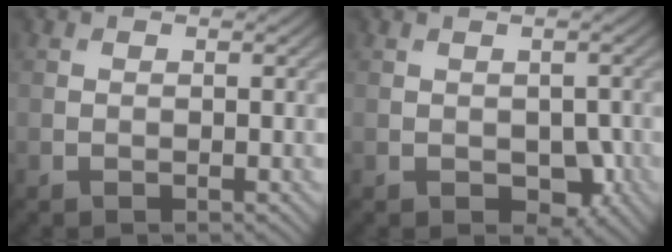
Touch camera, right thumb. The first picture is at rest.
{"total": 3.7, "force": [-1.3, 2.2, 2.6], "torque": [-0.035, -0.010, -0.015]}